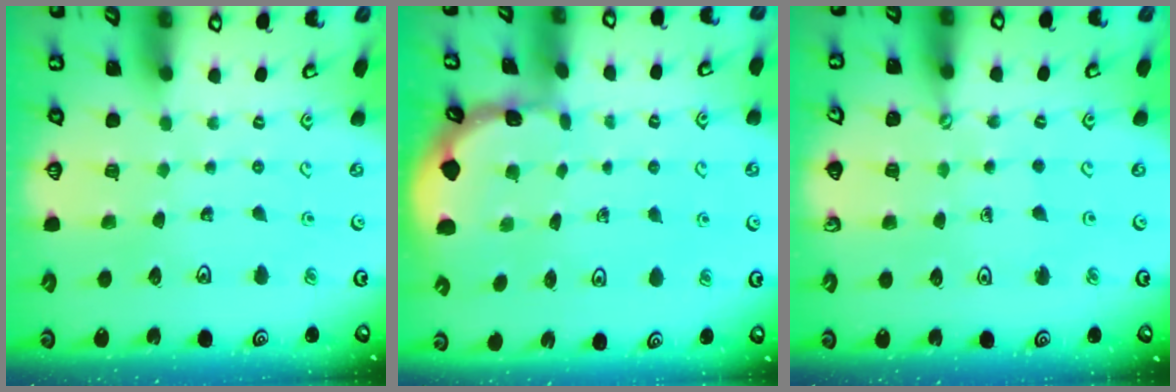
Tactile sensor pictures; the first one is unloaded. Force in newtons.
{"total": 0.7, "press": 0.7, "slide": 0.1}
{"total": 0.5, "press": 0.5, "slide": 0.1}